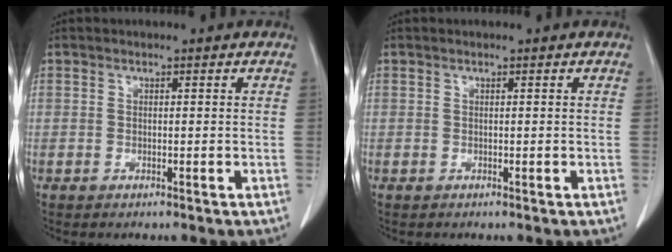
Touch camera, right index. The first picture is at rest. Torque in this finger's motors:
{"motor_torque": [-0.07, 0.04, -0.03, -0.01]}